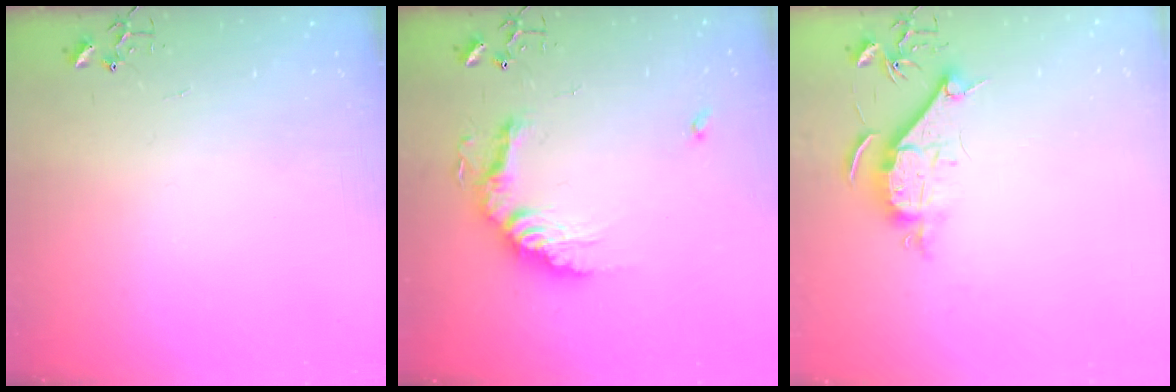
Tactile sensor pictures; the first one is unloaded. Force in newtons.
{"total": 17.3, "press": 17.2, "slide": 1.5}
{"total": 9.5, "press": 9.5, "slide": 0.9}